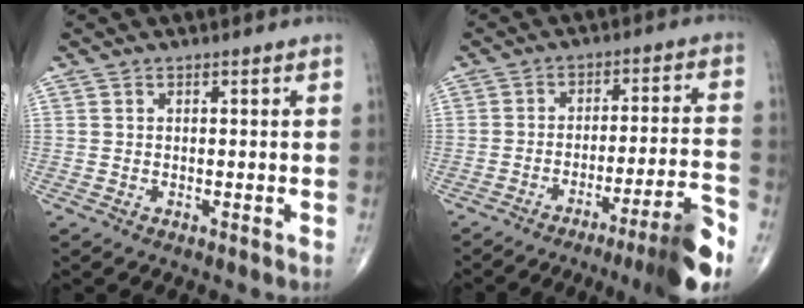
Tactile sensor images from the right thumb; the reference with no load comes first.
{"total": 12.7, "force": [-7.9, 1.0, 9.9], "torque": [-0.147, 0.047, -0.114]}